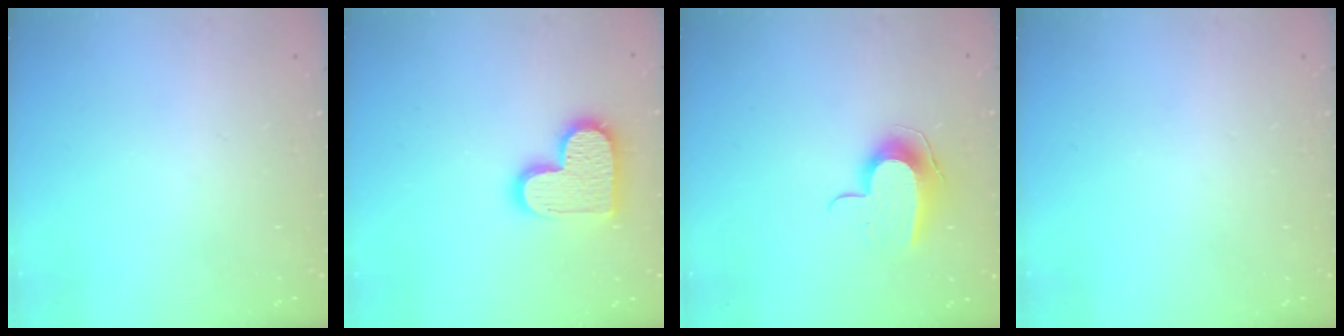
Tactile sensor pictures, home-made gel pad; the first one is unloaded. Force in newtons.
{"total": 13.8, "press": 13.8, "slide": 0.6}
{"total": 10.7, "press": 10.6, "slide": 0.8}
{"total": 0.0}